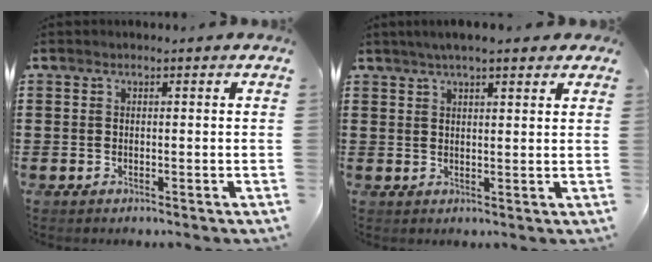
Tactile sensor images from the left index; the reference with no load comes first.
{"total": 4.0, "force": [3.1, 0.6, 2.5], "torque": [-0.054, 0.005, 0.055]}